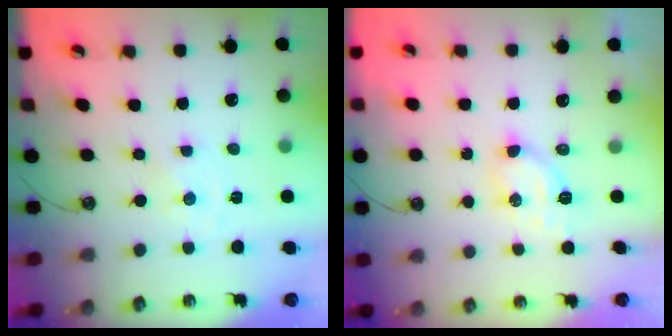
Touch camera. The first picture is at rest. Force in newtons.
{"total": 6.4, "press": 6.3, "slide": 0.4}